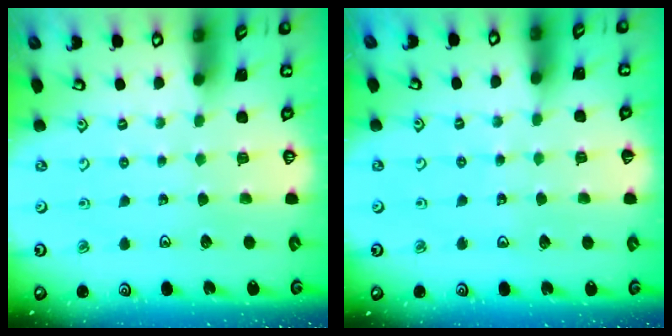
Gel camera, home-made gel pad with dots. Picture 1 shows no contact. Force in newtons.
{"total": 3.8, "press": 3.8, "slide": 0.5}